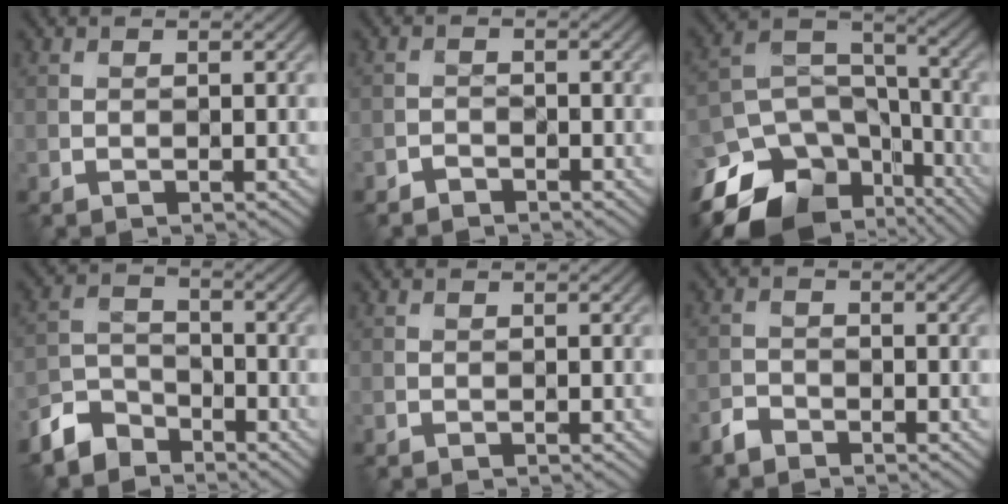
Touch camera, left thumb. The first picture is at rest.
{"total": 1.5, "force": [-1.4, 0.5, 0.2], "torque": [-0.003, 0.000, -0.031]}
{"total": 15.6, "force": [-9.9, 10.1, 6.7], "torque": [-0.171, -0.034, -0.149]}
{"total": 5.7, "force": [-4.7, 2.8, 1.5], "torque": [-0.038, -0.004, -0.109]}
{"total": 0.0}
{"total": 1.9, "force": [-1.6, 0.8, 0.4], "torque": [-0.009, 0.001, -0.041]}